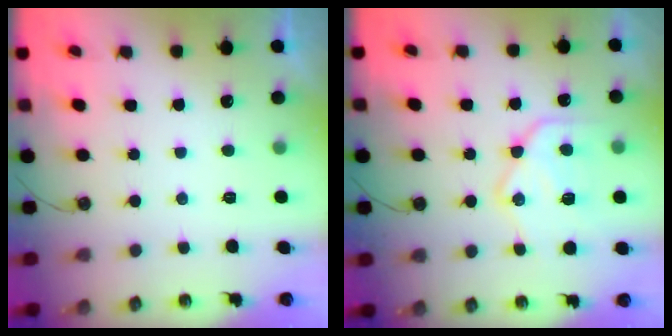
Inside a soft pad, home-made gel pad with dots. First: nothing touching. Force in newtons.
{"total": 16.7, "press": 16.6, "slide": 1.3}